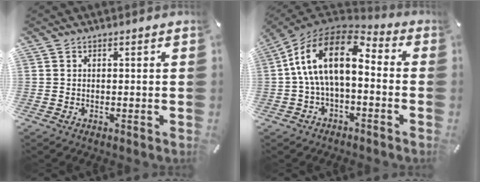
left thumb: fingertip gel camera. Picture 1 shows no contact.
{"total": 14.9, "force": [2.7, 8.0, 12.2], "torque": [-0.238, -0.003, 0.046]}